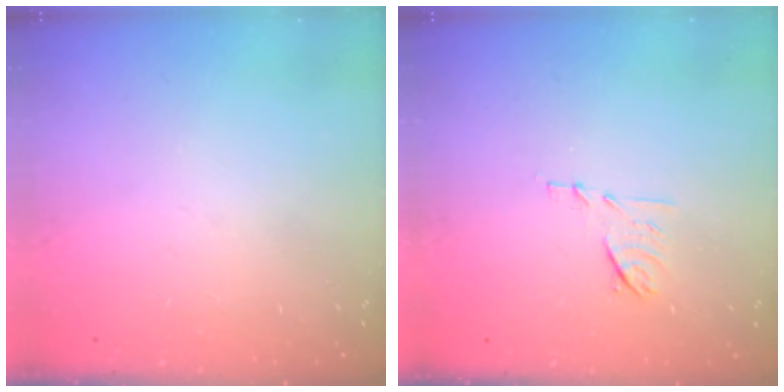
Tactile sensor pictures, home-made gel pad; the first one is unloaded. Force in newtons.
{"total": 6.9, "press": 6.8, "slide": 1.0}